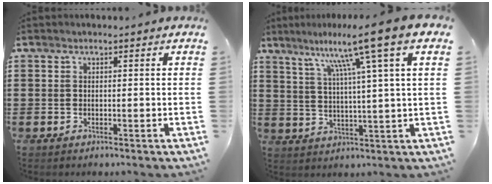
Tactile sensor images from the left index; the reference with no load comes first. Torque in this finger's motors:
{"motor_torque": [2.14, 0.00, 0.89, 0.21]}